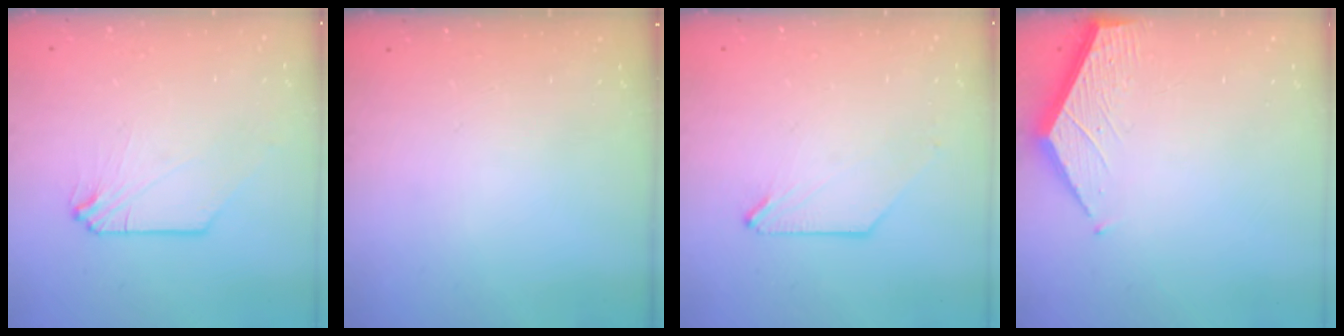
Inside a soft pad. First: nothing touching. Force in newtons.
{"total": 0.0}
{"total": 0.7, "press": 0.7, "slide": 0.1}
{"total": 3.4, "press": 3.4, "slide": 0.4}